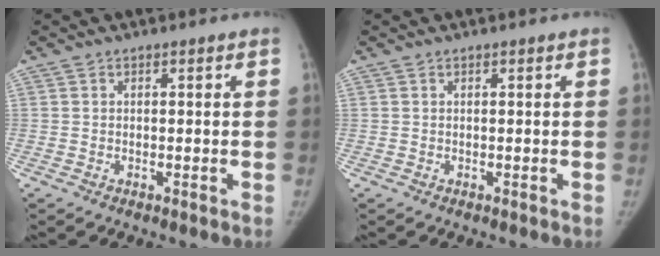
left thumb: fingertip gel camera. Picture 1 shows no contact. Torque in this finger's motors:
{"motor_torque": [0.03, -0.03, 0.13, -0.05, 0.01]}